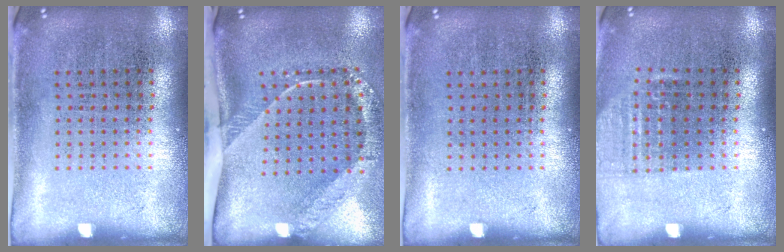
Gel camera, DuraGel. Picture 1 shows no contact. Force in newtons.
{"total": 2.6, "press": 1.7, "slide": 2.0}
{"total": 0.0}
{"total": 1.0, "press": 0.9, "slide": 0.4}